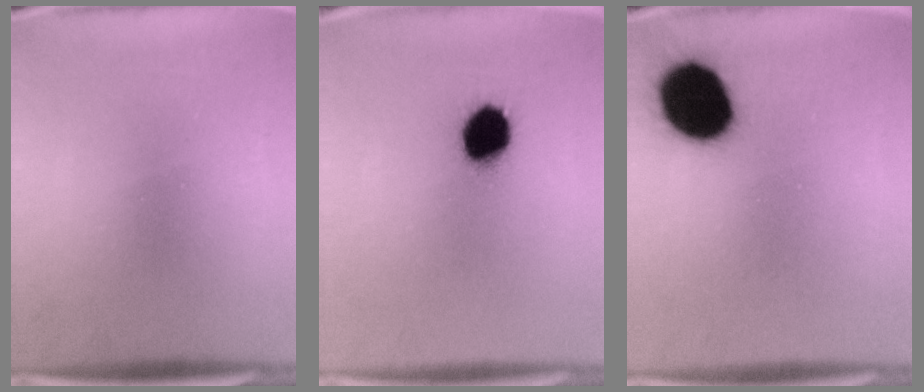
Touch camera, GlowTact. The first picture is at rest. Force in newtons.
{"total": 9.3}
{"total": 16.5}